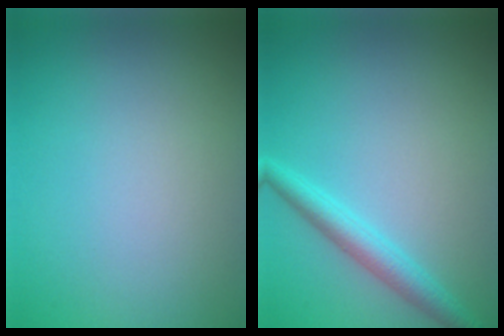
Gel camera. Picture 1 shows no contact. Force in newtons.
{"total": 2.8, "press": 2.8, "slide": 0.1}